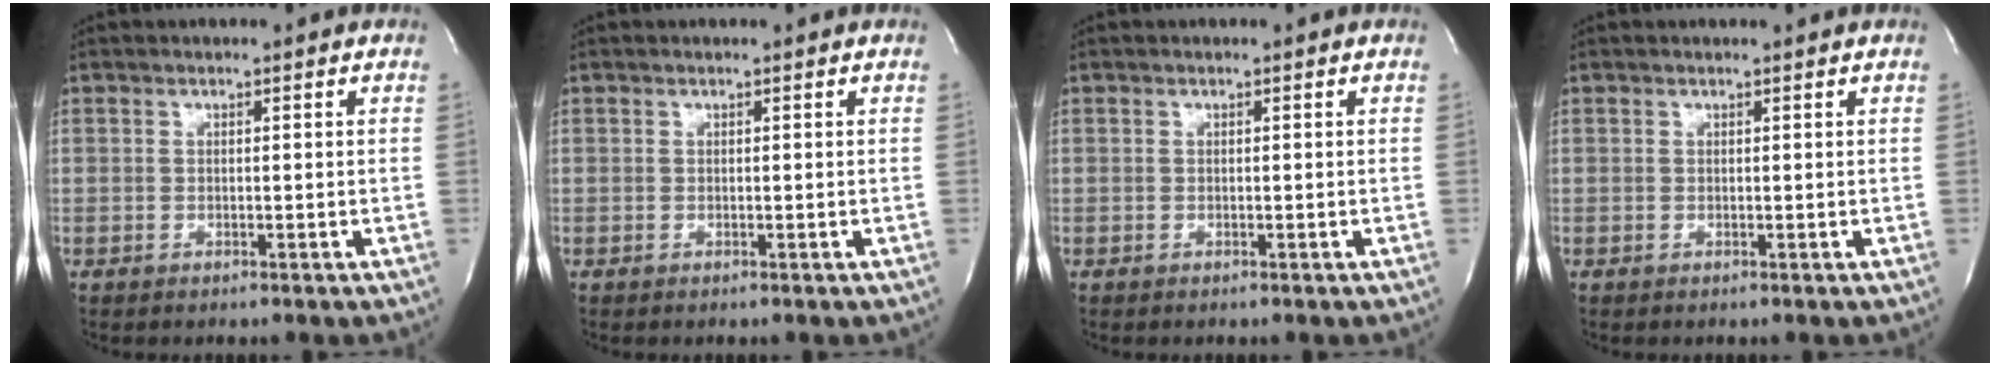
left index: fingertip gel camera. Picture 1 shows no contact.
{"total": 0.0}
{"total": 0.0}
{"total": 0.7, "force": [0.7, -0.1, 0.1], "torque": [-0.005, -0.001, 0.009]}